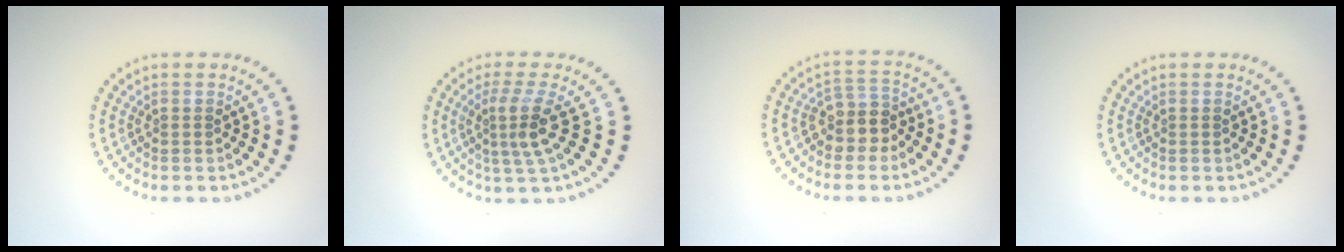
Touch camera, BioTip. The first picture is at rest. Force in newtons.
{"total": 3.2, "press": 2.2, "slide": 2.3}
{"total": 2.9, "press": 2.4, "slide": 1.6}
{"total": 0.0}